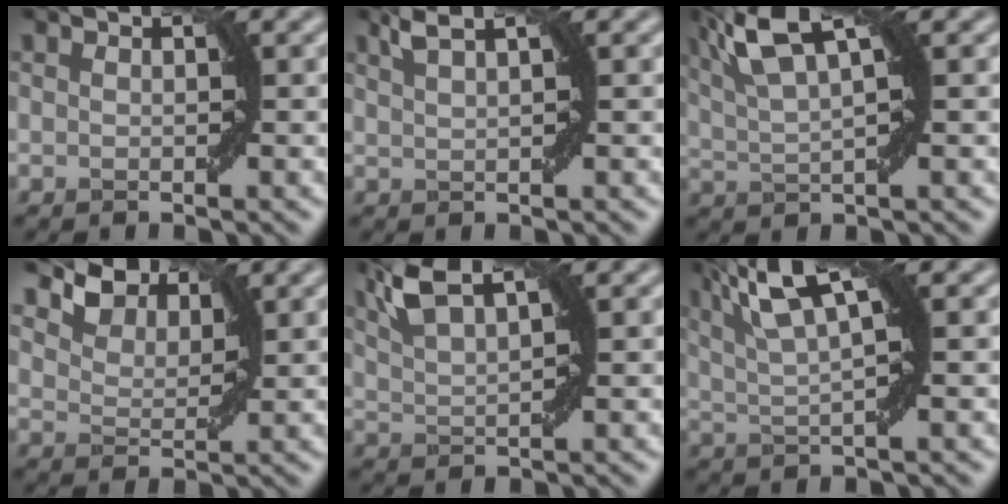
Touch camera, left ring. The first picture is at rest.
{"total": 2.4, "force": [1.5, 0.5, 1.8], "torque": [-0.028, 0.010, 0.025]}
{"total": 6.5, "force": [3.1, 1.7, 5.5], "torque": [-0.110, 0.019, 0.061]}
{"total": 3.8, "force": [3.0, 1.8, 1.4], "torque": [-0.034, 0.004, 0.051]}
{"total": 4.5, "force": [2.9, 1.3, 3.2], "torque": [-0.072, 0.017, 0.058]}
{"total": 5.9, "force": [2.6, 1.2, 5.2], "torque": [-0.095, 0.009, 0.050]}